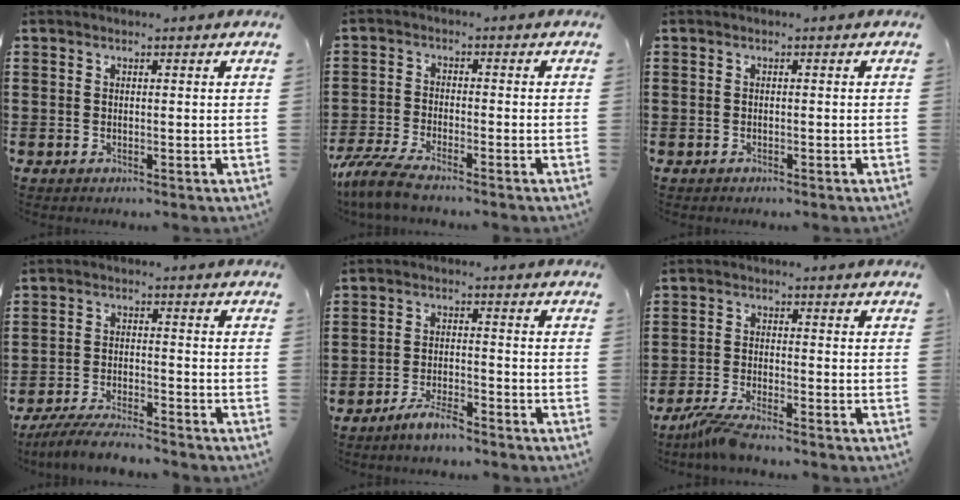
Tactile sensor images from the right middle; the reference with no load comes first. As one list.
[{"total": 5.1, "force": [-4.5, 0.7, 2.4], "torque": [-0.074, -0.013, -0.096]}, {"total": 0.6, "force": [-0.5, 0.3, 0.0], "torque": [-0.001, 0.002, -0.012]}, {"total": 5.3, "force": [-5.0, 0.4, 1.7], "torque": [-0.041, -0.006, -0.100]}, {"total": 3.9, "force": [-3.5, 0.6, 1.8], "torque": [-0.043, 0.002, -0.071]}, {"total": 4.0, "force": [-3.6, 0.0, 1.8], "torque": [-0.052, -0.013, -0.073]}]